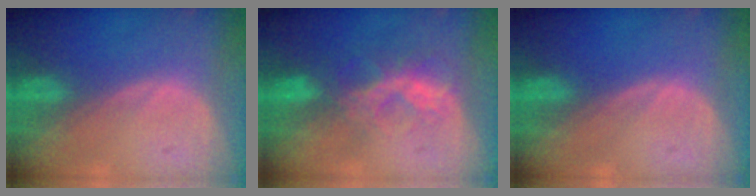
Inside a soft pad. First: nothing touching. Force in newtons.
{"total": 6.6, "press": 6.0, "slide": 2.7}
{"total": 0.0}